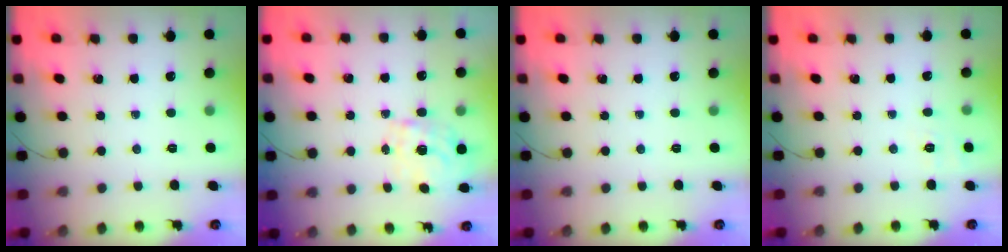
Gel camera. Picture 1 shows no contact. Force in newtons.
{"total": 1.3, "press": 1.1, "slide": 0.6}
{"total": 0.0}
{"total": 4.9, "press": 4.5, "slide": 1.9}